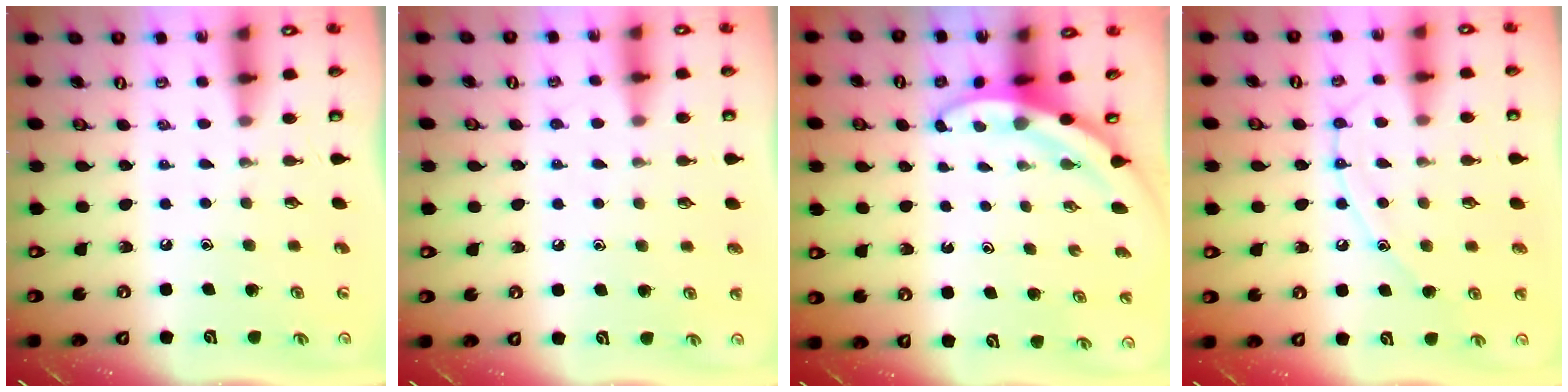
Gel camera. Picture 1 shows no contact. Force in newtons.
{"total": 4.1, "press": 4.1, "slide": 0.4}
{"total": 3.3, "press": 3.3, "slide": 0.1}
{"total": 10.4, "press": 10.4, "slide": 0.7}